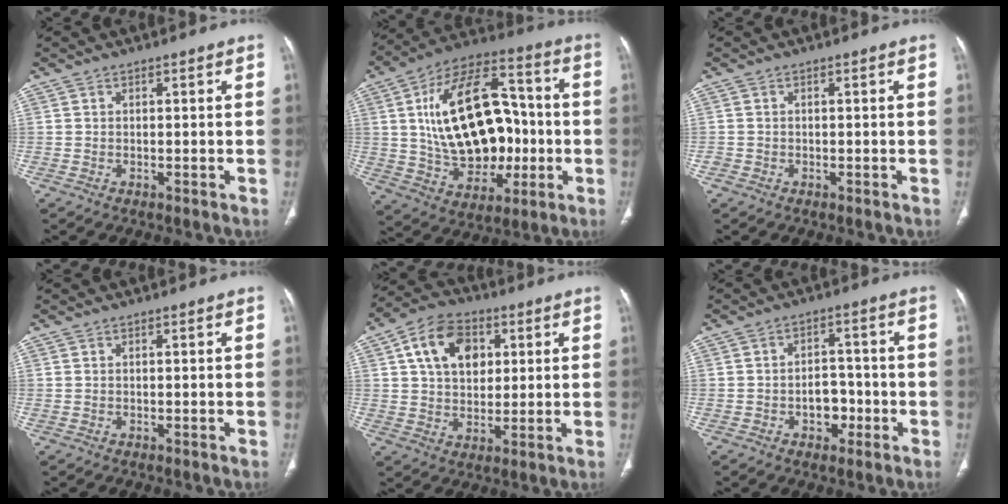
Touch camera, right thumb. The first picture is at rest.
{"total": 24.9, "force": [0.4, 15.2, 19.7], "torque": [-0.298, 0.024, 0.019]}
{"total": 0.7, "force": [-0.4, 0.6, 0.1], "torque": [-0.003, 0.002, -0.010]}
{"total": 0.0}
{"total": 12.8, "force": [4.0, 8.9, 8.2], "torque": [-0.108, 0.001, 0.065]}
{"total": 5.3, "force": [-1.9, 3.9, 3.1], "torque": [-0.015, 0.024, -0.029]}